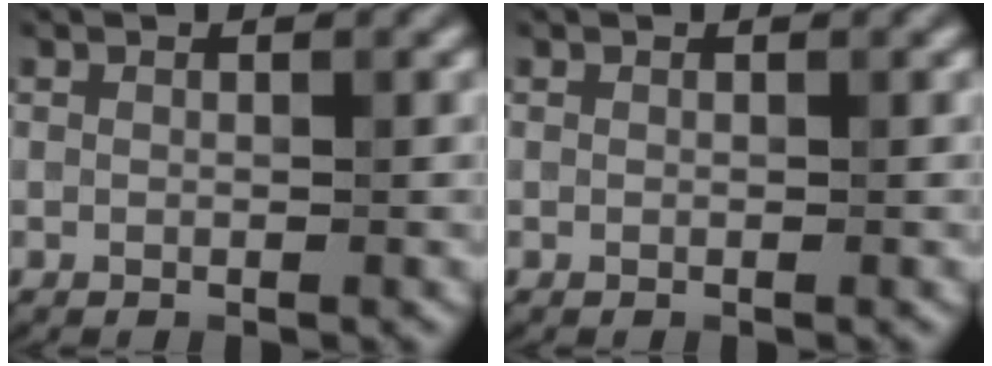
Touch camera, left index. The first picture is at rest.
{"total": 0.0}